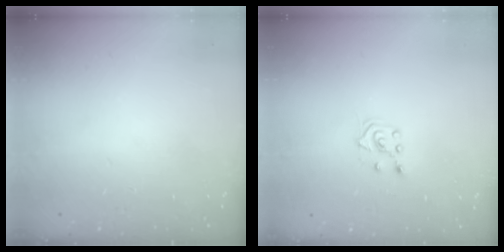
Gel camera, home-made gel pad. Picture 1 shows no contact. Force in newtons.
{"total": 3.0, "press": 2.9, "slide": 0.7}